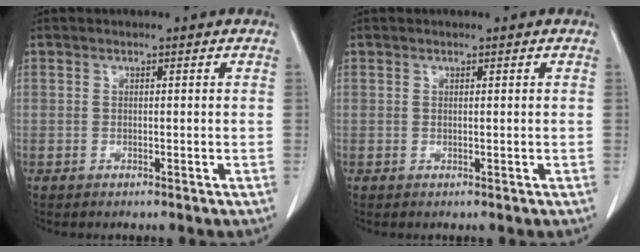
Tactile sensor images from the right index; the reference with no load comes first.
{"total": 0.0}